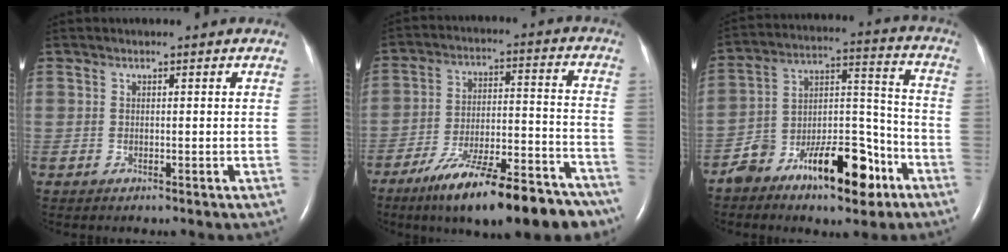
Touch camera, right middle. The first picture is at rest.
{"total": 21.3, "force": [-16.3, 4.8, 12.9], "torque": [-0.146, 0.026, -0.253]}
{"total": 15.1, "force": [-9.3, 5.7, 10.4], "torque": [-0.161, 0.034, -0.150]}